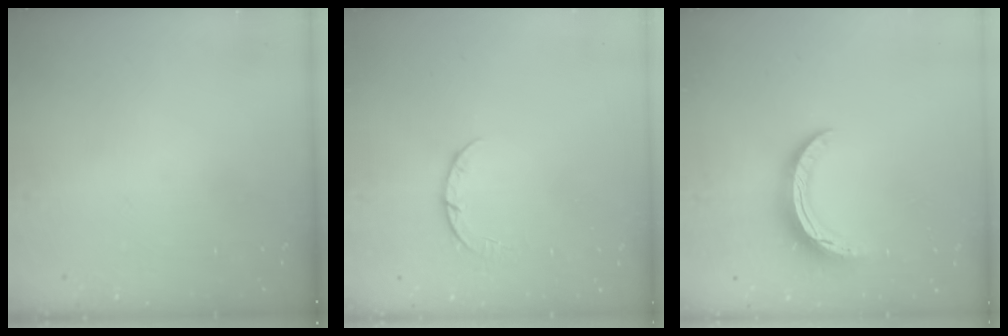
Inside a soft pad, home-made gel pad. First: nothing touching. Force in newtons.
{"total": 3.2, "press": 3.2, "slide": 0.5}
{"total": 9.9, "press": 9.9, "slide": 0.5}